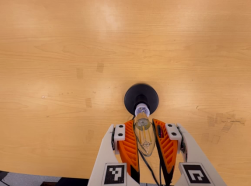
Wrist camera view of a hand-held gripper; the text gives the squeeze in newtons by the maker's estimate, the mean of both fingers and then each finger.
{"total": 20.1, "left": 21.7, "right": 18.4}